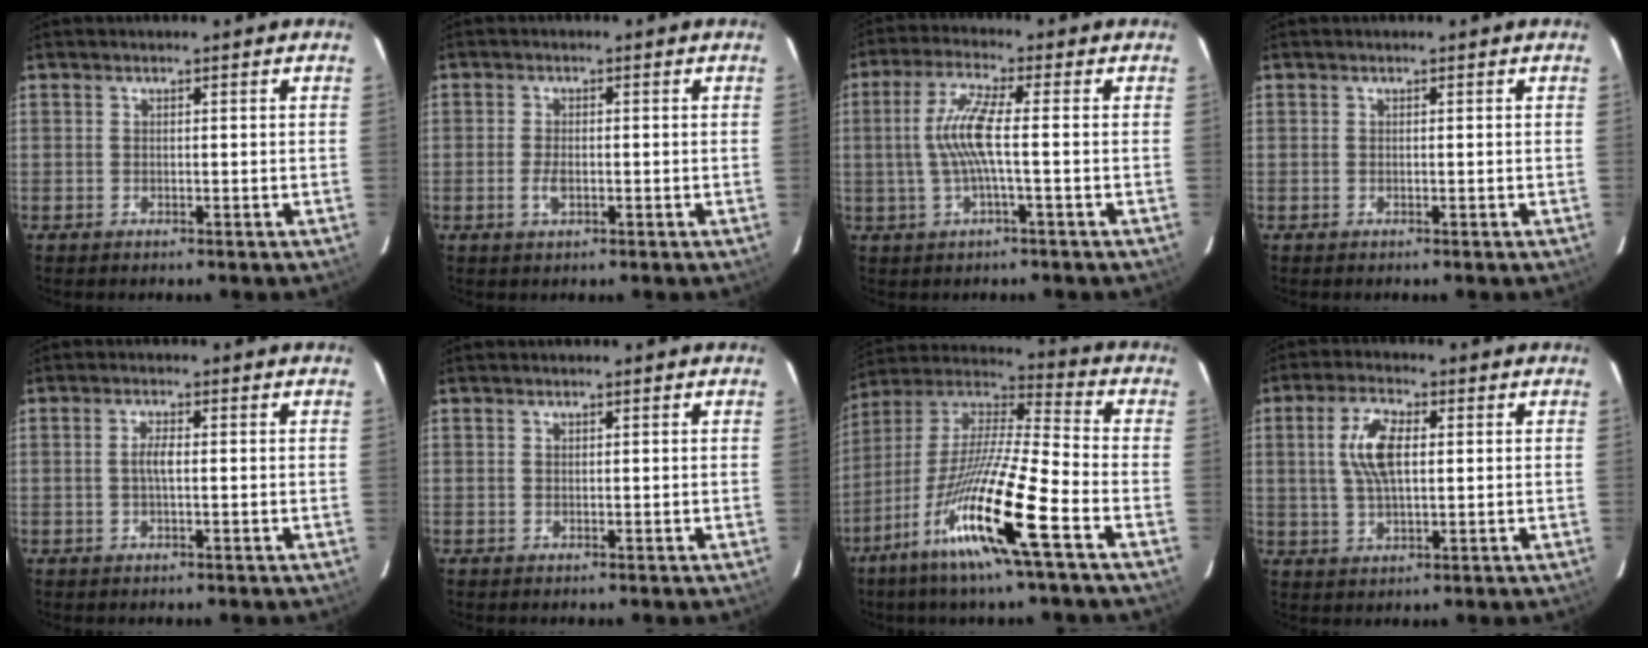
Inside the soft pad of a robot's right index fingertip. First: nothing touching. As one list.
[{"total": 2.7, "force": [-0.9, 1.4, 2.1], "torque": [-0.044, -0.003, -0.015]}, {"total": 7.5, "force": [-0.8, 0.2, 7.5], "torque": [-0.156, 0.002, -0.010]}, {"total": 0.0}, {"total": 2.2, "force": [-0.2, 0.4, 2.1], "torque": [-0.042, 0.003, -0.005]}, {"total": 0.0}, {"total": 19.0, "force": [-10.0, 0.6, 16.2], "torque": [-0.309, -0.028, -0.199]}, {"total": 8.2, "force": [1.5, 3.5, 7.2], "torque": [-0.140, 0.010, 0.031]}]